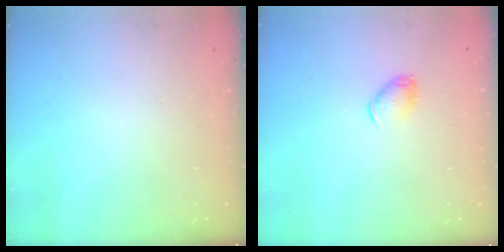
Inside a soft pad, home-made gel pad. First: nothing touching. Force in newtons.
{"total": 6.6, "press": 6.5, "slide": 1.2}